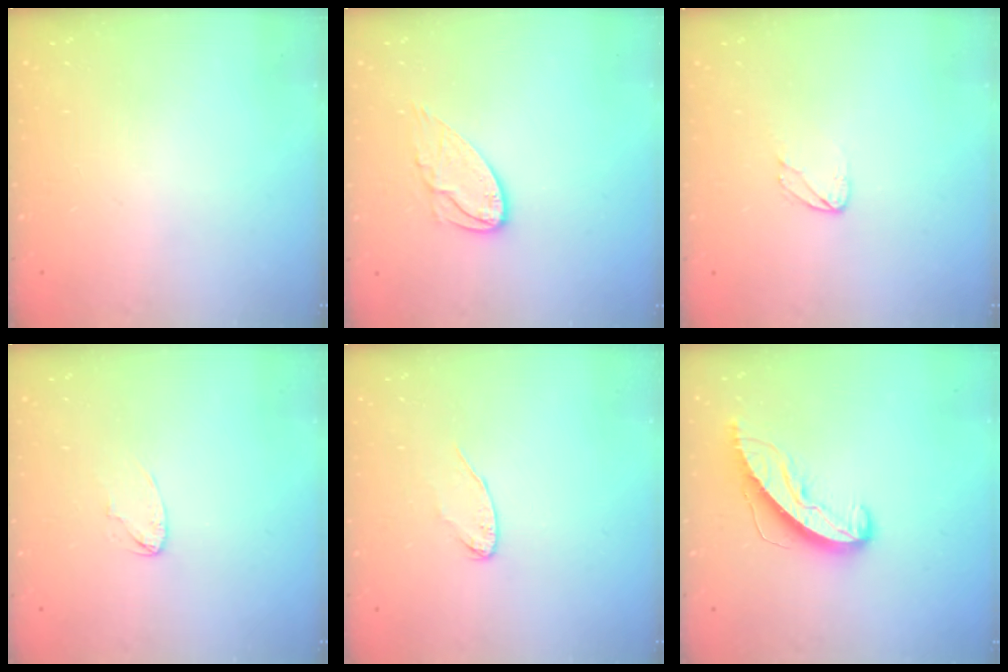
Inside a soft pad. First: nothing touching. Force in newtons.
{"total": 8.5, "press": 8.5, "slide": 0.5}
{"total": 3.8, "press": 3.8, "slide": 0.3}
{"total": 2.6, "press": 2.6, "slide": 0.2}
{"total": 4.7, "press": 4.7, "slide": 0.4}
{"total": 9.1, "press": 9.1, "slide": 0.3}